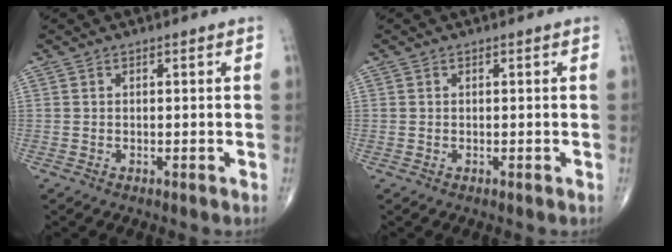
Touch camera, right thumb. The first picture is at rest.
{"total": 0.0}